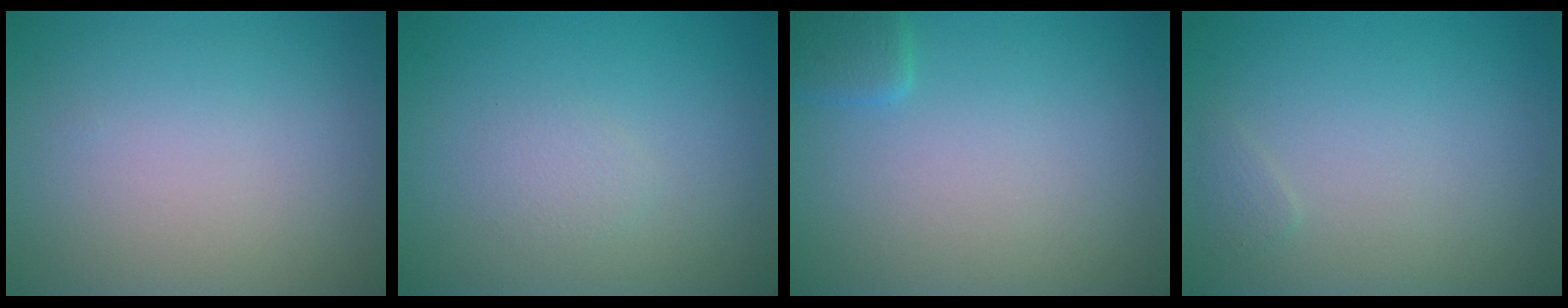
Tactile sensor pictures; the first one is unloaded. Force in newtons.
{"total": 1.1, "press": 1.1, "slide": 0.0}
{"total": 1.5, "press": 1.5, "slide": 0.1}
{"total": 0.6, "press": 0.6, "slide": 0.0}